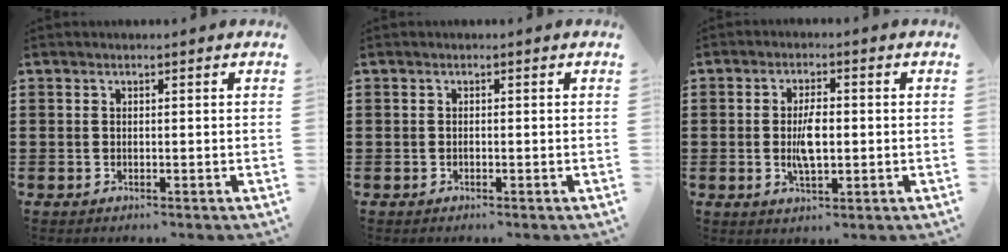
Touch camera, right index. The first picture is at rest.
{"total": 0.0}
{"total": 5.1, "force": [-0.2, 2.1, 4.7], "torque": [-0.101, -0.001, -0.009]}